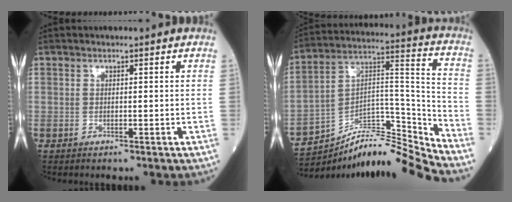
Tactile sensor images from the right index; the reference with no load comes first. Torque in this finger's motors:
{"motor_torque": [0.26, -0.73, 0.12, 0.00]}